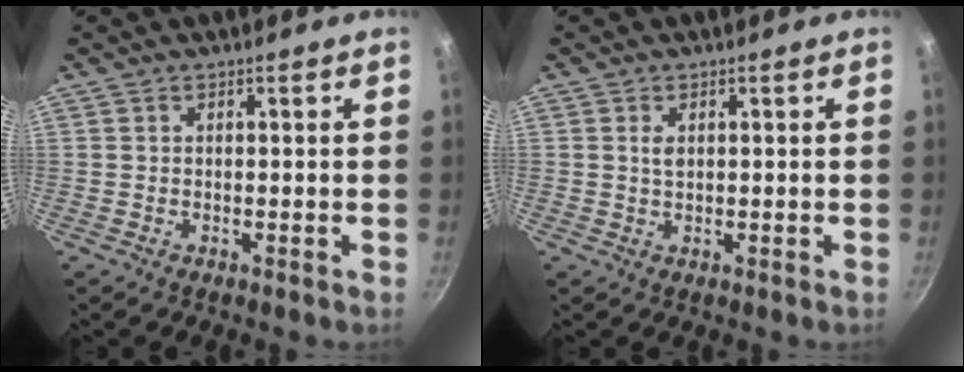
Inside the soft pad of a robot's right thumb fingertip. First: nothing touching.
{"total": 1.6, "force": [0.5, 0.9, 1.2], "torque": [-0.022, -0.001, 0.009]}